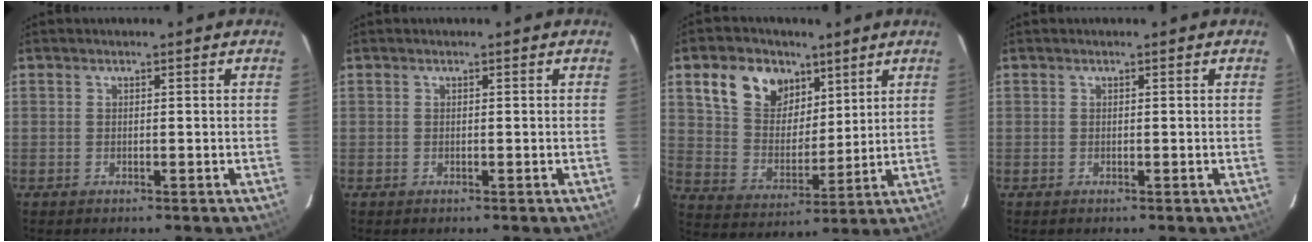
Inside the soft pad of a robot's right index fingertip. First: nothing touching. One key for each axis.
{"total": 0.0}
{"total": 13.5, "fx": 7.4, "fy": 9.2, "fz": 6.5, "tx": -0.141, "ty": 0.034, "tz": 0.146}
{"total": 0.0}